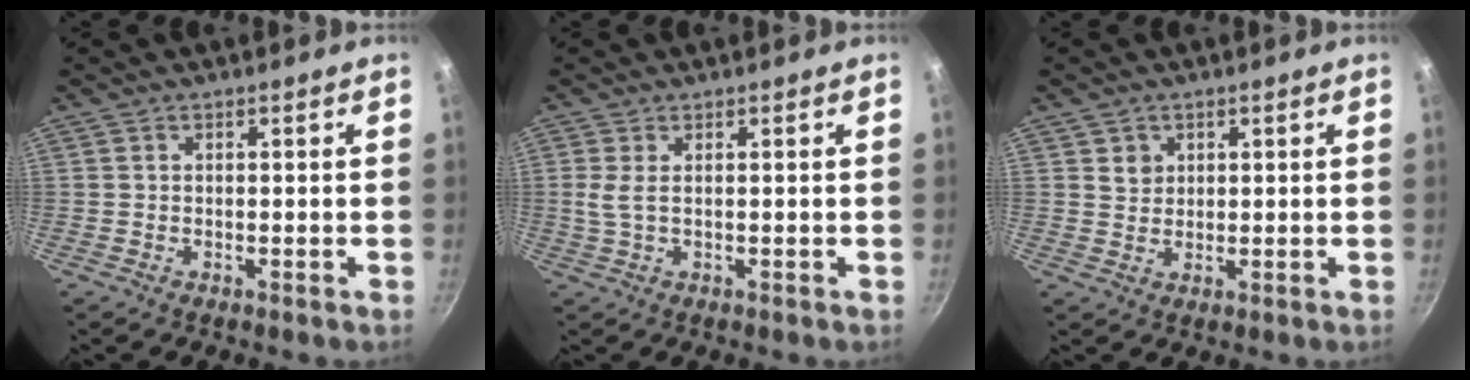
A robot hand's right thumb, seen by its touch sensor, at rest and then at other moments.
{"total": 2.3, "force": [0.4, 0.6, 2.2], "torque": [-0.058, 0.001, 0.010]}
{"total": 2.5, "force": [1.0, 2.1, 0.6], "torque": [0.003, 0.002, 0.019]}